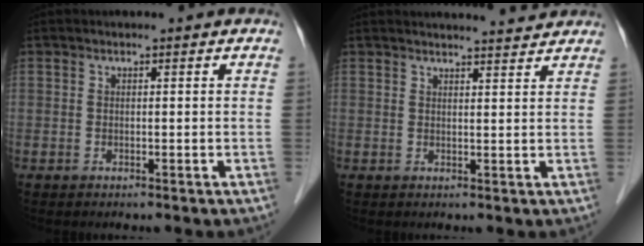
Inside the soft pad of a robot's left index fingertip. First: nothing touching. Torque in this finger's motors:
{"motor_torque": [0.58, -0.89, 0.07, 0.00]}